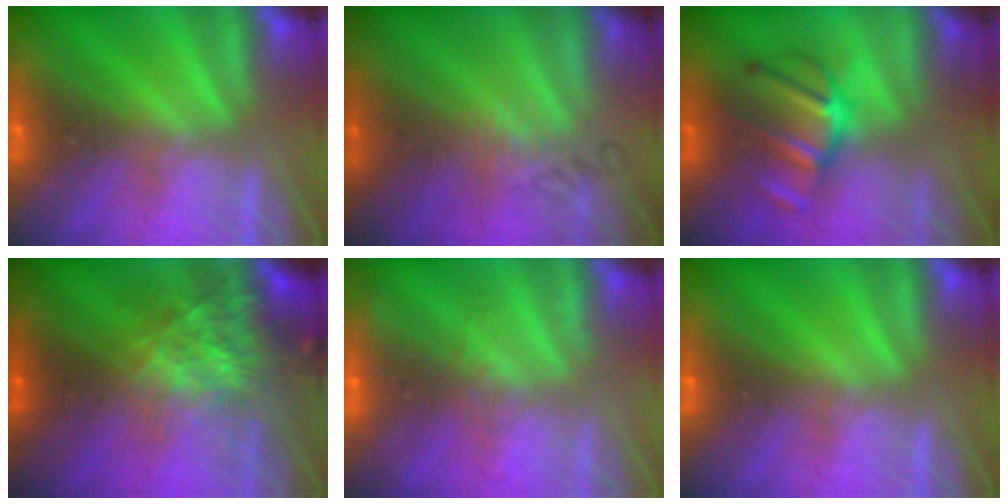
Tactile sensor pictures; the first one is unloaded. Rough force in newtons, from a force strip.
{"total": 2.4}
{"total": 2.9}
{"total": 7.1}
{"total": 2.3}
{"total": 0.0}